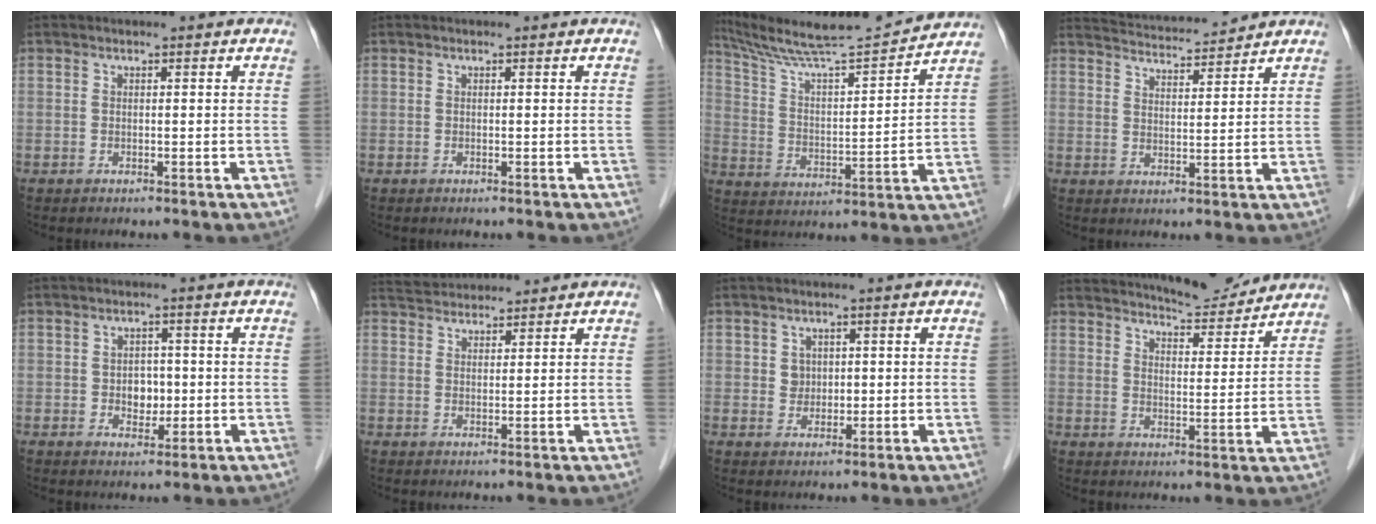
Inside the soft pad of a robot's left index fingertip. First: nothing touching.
{"total": 0.0}
{"total": 15.3, "force": [14.4, -1.0, 4.9], "torque": [-0.100, -0.012, 0.239]}
{"total": 8.9, "force": [8.8, 0.3, 1.8], "torque": [-0.041, 0.015, 0.140]}
{"total": 3.1, "force": [-0.4, 2.4, 2.0], "torque": [-0.025, 0.004, -0.002]}
{"total": 5.7, "force": [5.5, 0.9, 0.9], "torque": [-0.021, 0.034, 0.094]}
{"total": 2.1, "force": [0.4, 2.0, 0.7], "torque": [-0.012, -0.002, 0.010]}
{"total": 10.8, "force": [10.3, 1.5, 3.0], "torque": [-0.045, -0.005, 0.145]}